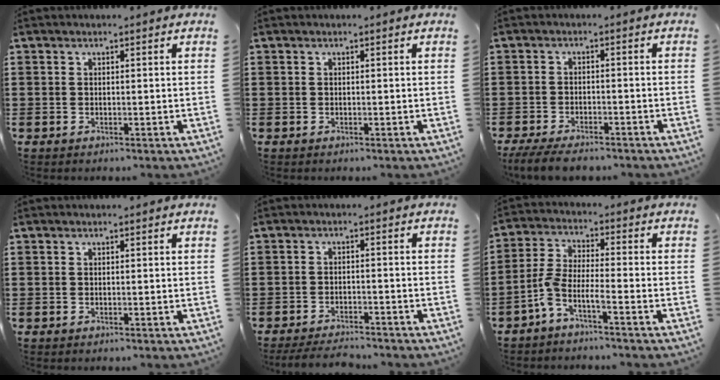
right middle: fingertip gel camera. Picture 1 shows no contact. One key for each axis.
{"total": 0.0}
{"total": 4.1, "fx": -3.7, "fy": 0.9, "fz": 1.5, "tx": -0.037, "ty": -0.003, "tz": -0.077}
{"total": 0.0}
{"total": 3.5, "fx": -3.4, "fy": 0.4, "fz": 0.6, "tx": -0.011, "ty": 0.004, "tz": -0.070}
{"total": 4.7, "fx": -3.3, "fy": 0.5, "fz": 3.3, "tx": -0.088, "ty": -0.012, "tz": -0.070}